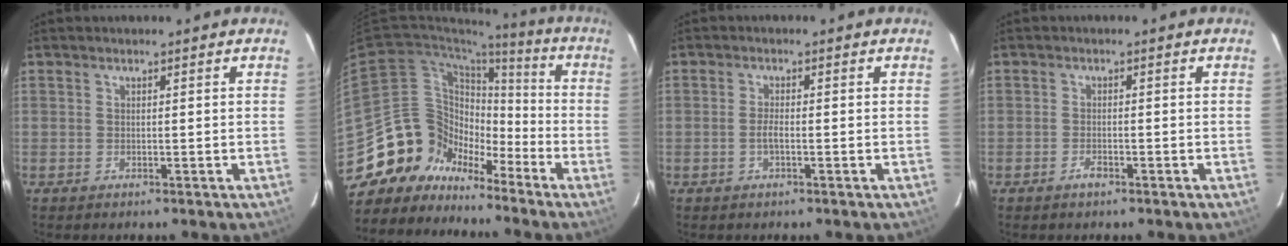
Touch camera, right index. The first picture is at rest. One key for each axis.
{"total": 14.7, "fx": -10.6, "fy": 9.8, "fz": 2.9, "tx": -0.064, "ty": 0.040, "tz": -0.194}
{"total": 1.7, "fx": -0.6, "fy": 0.5, "fz": 1.5, "tx": -0.032, "ty": -0.001, "tz": -0.012}
{"total": 1.7, "fx": -1.2, "fy": 0.5, "fz": 1.1, "tx": -0.024, "ty": -0.001, "tz": -0.021}